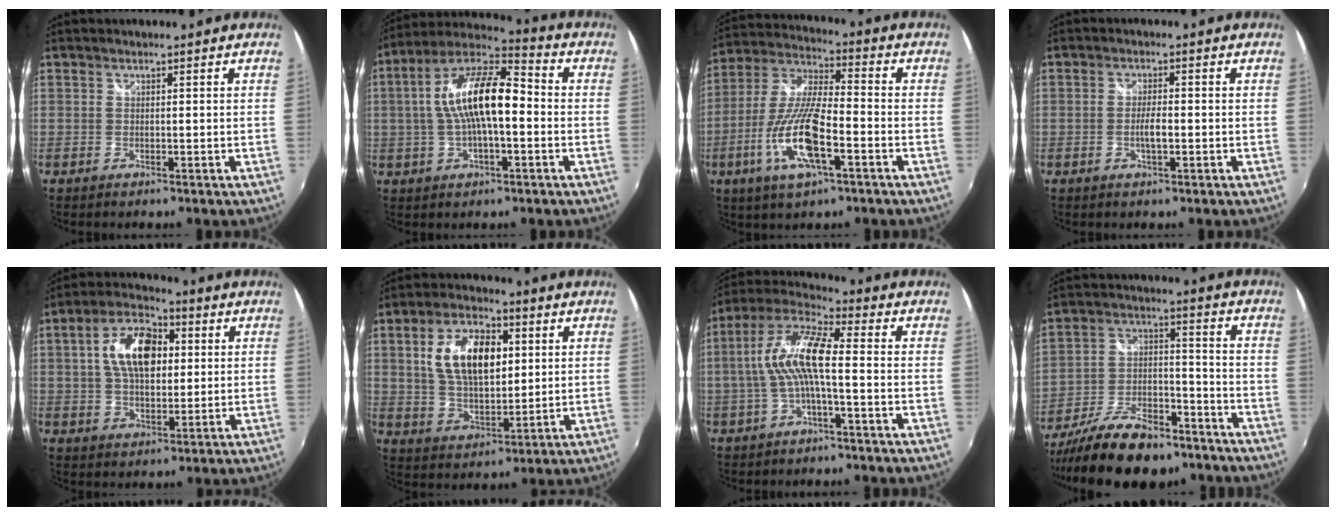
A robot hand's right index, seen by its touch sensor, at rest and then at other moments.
{"total": 15.5, "force": [-0.5, 5.4, 14.5], "torque": [-0.271, 0.018, -0.017]}
{"total": 15.0, "force": [-5.6, 4.2, 13.3], "torque": [-0.280, -0.012, -0.110]}
{"total": 2.8, "force": [-0.7, 0.7, 2.6], "torque": [-0.049, -0.001, -0.013]}
{"total": 13.1, "force": [2.6, 7.6, 10.3], "torque": [-0.184, 0.026, 0.042]}
{"total": 14.2, "force": [3.3, 7.6, 11.6], "torque": [-0.214, 0.015, 0.065]}
{"total": 11.6, "force": [-0.6, 2.7, 11.3], "torque": [-0.222, 0.015, -0.011]}
{"total": 19.3, "force": [-14.6, 8.0, 9.9], "torque": [-0.189, -0.004, -0.228]}